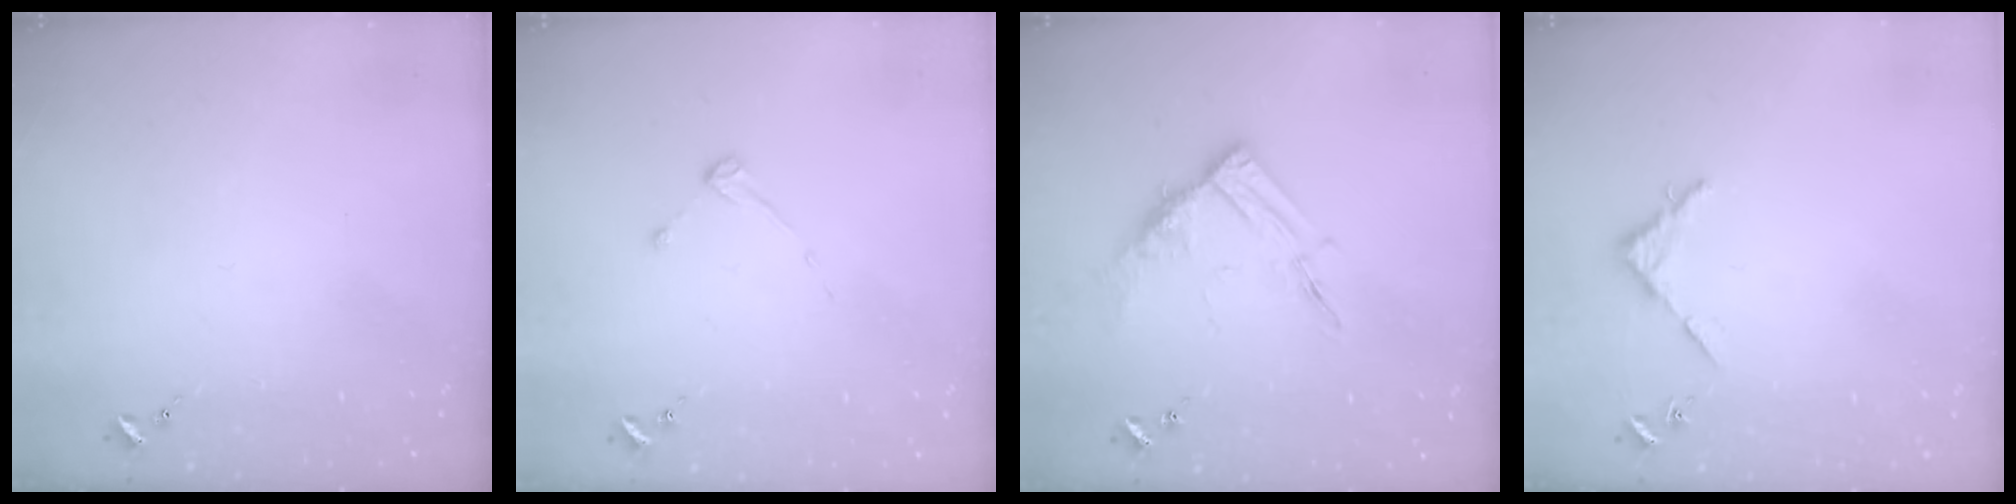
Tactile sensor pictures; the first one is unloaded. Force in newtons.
{"total": 2.6, "press": 2.5, "slide": 0.4}
{"total": 11.9, "press": 11.9, "slide": 0.6}
{"total": 3.1, "press": 3.1, "slide": 0.3}